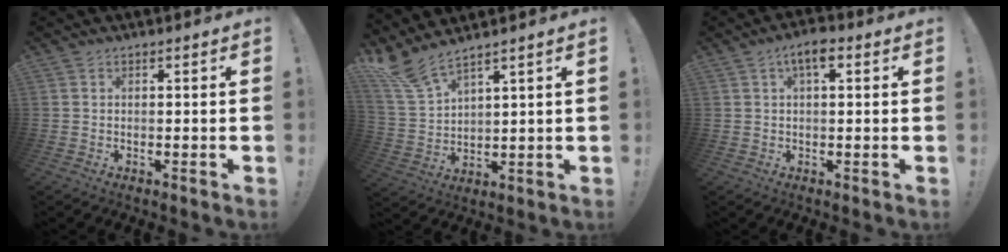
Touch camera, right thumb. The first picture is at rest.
{"total": 8.5, "force": [7.2, 1.8, 4.1], "torque": [-0.094, -0.039, 0.140]}
{"total": 4.8, "force": [1.7, 1.8, 4.1], "torque": [-0.067, 0.003, 0.026]}